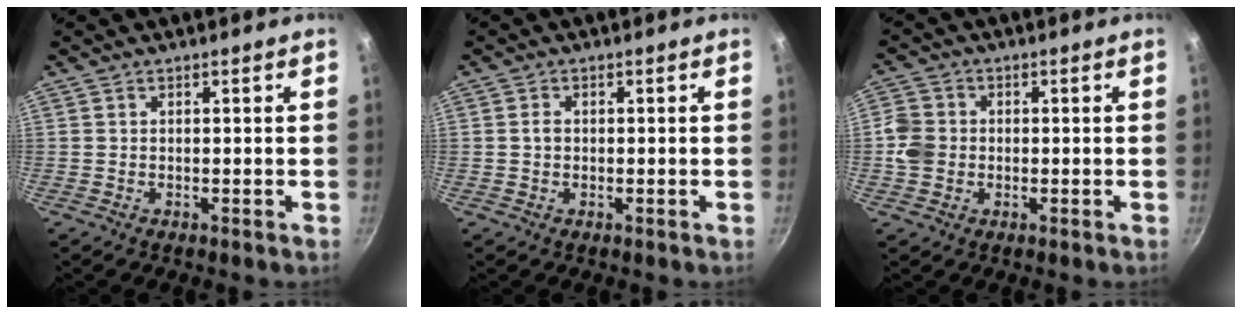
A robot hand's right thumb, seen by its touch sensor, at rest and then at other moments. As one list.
[{"total": 1.3, "force": [0.0, 1.0, 0.8], "torque": [-0.011, 0.006, -0.001]}, {"total": 5.4, "force": [-0.6, 4.7, 2.4], "torque": [-0.031, 0.010, -0.021]}]